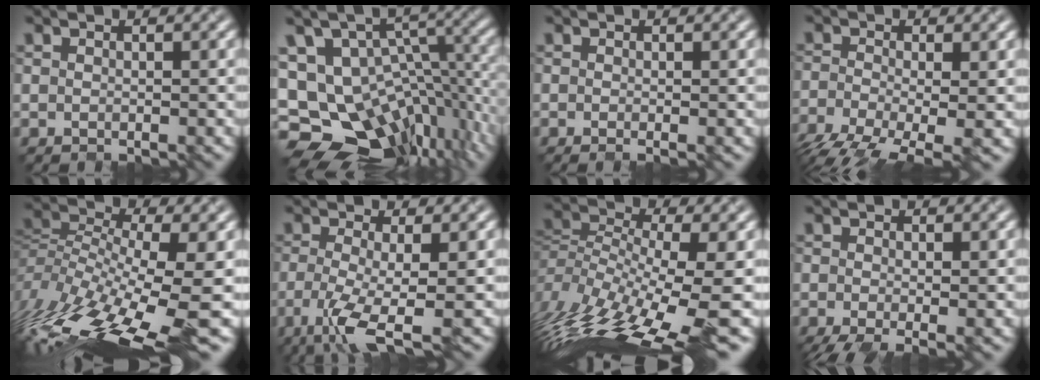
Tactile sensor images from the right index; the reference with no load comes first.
{"total": 14.5, "force": [-6.8, 8.9, 9.3], "torque": [-0.166, 0.014, -0.097]}
{"total": 0.6, "force": [-0.2, 0.0, 0.6], "torque": [-0.010, -0.002, -0.006]}
{"total": 7.5, "force": [-4.4, 2.6, 5.5], "torque": [-0.115, -0.028, -0.083]}
{"total": 12.8, "force": [-3.7, 4.6, 11.3], "torque": [-0.244, -0.004, -0.059]}
{"total": 5.0, "force": [-2.1, 0.8, 4.4], "torque": [-0.097, -0.016, -0.047]}
{"total": 13.1, "force": [-5.1, 4.0, 11.4], "torque": [-0.241, -0.003, -0.085]}
{"total": 3.6, "force": [-1.5, 0.8, 3.2], "torque": [-0.064, -0.014, -0.030]}